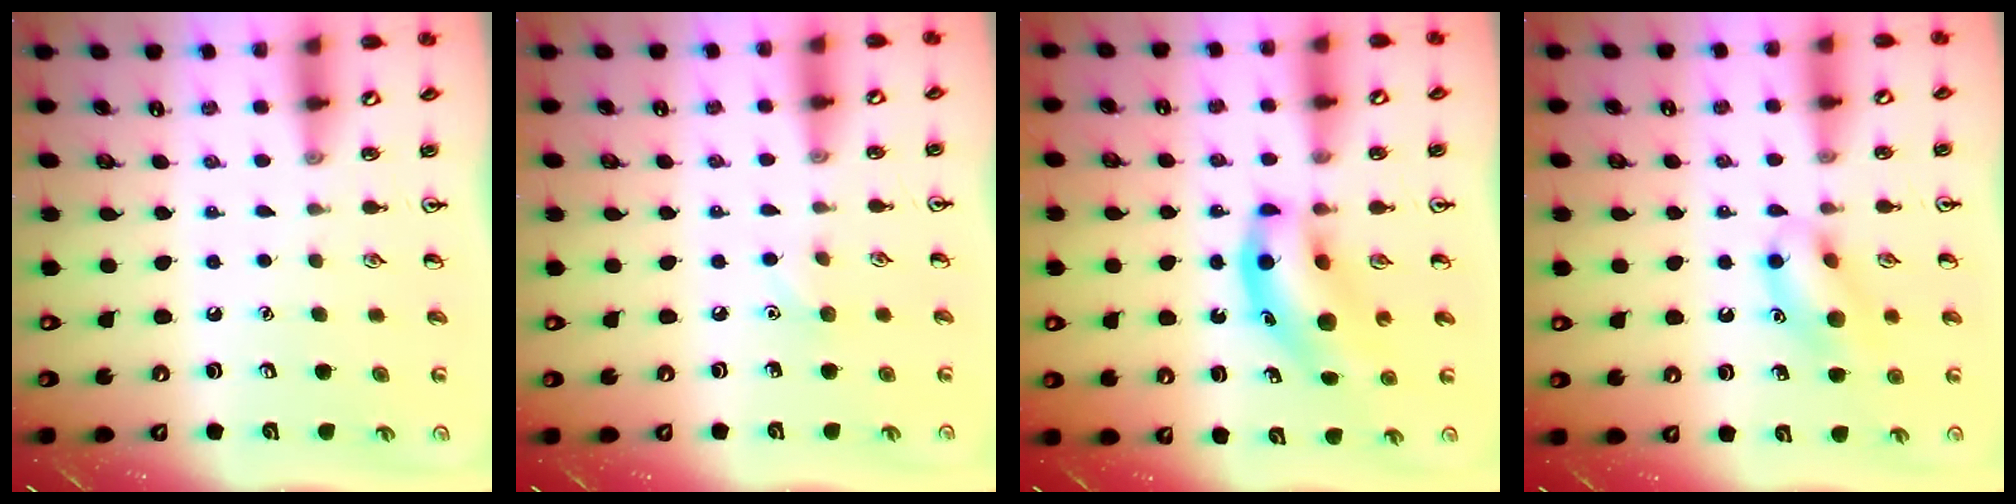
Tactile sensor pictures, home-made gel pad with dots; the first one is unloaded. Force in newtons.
{"total": 3.8, "press": 3.6, "slide": 1.3}
{"total": 11.0, "press": 10.6, "slide": 2.9}
{"total": 12.1, "press": 12.0, "slide": 0.8}